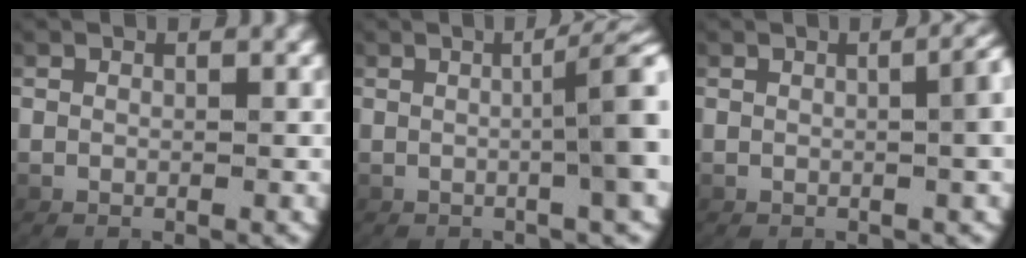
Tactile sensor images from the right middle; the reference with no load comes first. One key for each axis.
{"total": 6.3, "fx": 0.5, "fy": 1.6, "fz": 6.0, "tx": -0.062, "ty": 0.024, "tz": -0.002}
{"total": 3.8, "fx": 0.3, "fy": 1.1, "fz": 3.6, "tx": -0.036, "ty": 0.008, "tz": 0.005}